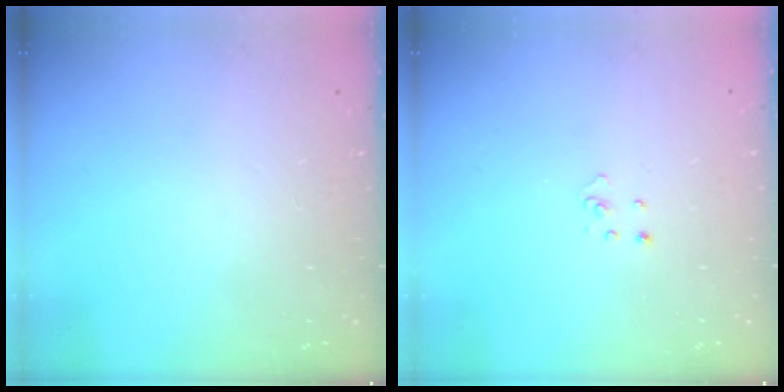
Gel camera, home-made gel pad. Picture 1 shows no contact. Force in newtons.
{"total": 2.2, "press": 2.2, "slide": 0.2}